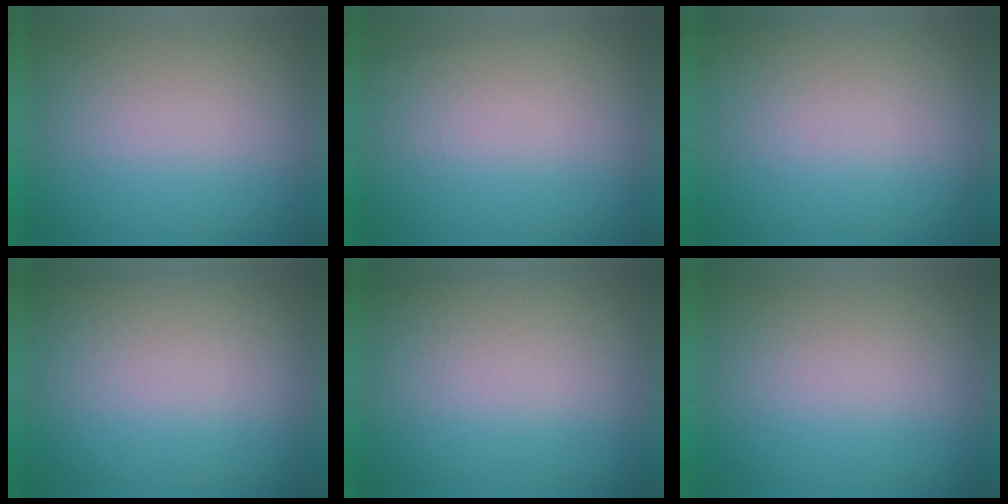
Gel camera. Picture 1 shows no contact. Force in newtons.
{"total": 1.0}
{"total": 3.0}
{"total": 2.8}
{"total": 2.1}
{"total": 0.0}